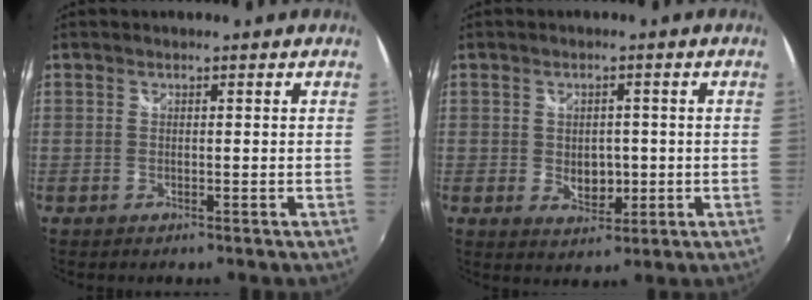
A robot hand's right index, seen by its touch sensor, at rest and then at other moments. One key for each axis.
{"total": 5.1, "fx": -0.6, "fy": 3.7, "fz": 3.4, "tx": -0.055, "ty": -0.007, "tz": -0.005}